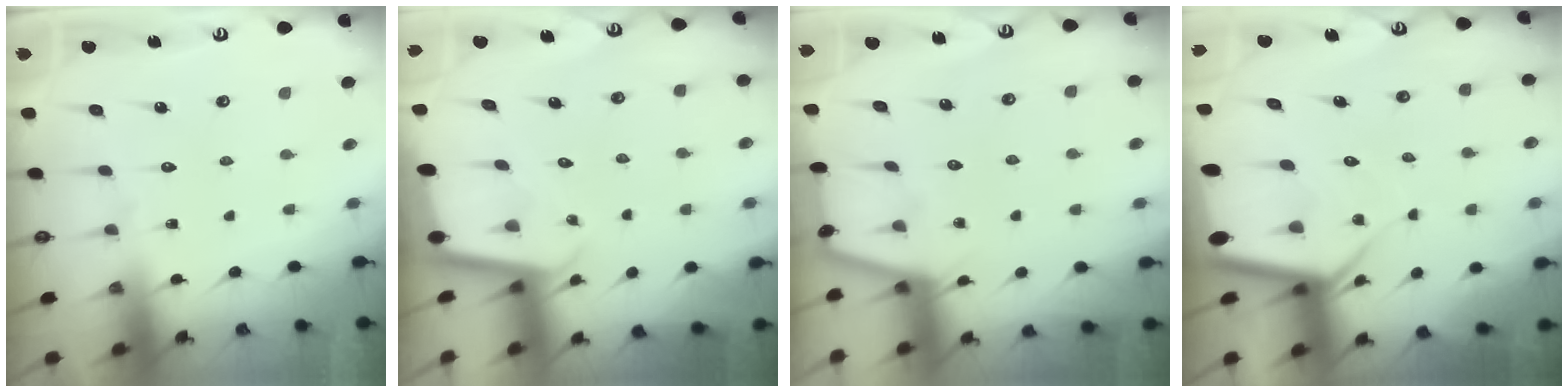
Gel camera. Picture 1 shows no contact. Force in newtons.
{"total": 1.7, "press": 1.7, "slide": 0.0}
{"total": 1.9, "press": 1.9, "slide": 0.3}
{"total": 7.0, "press": 7.0, "slide": 0.7}